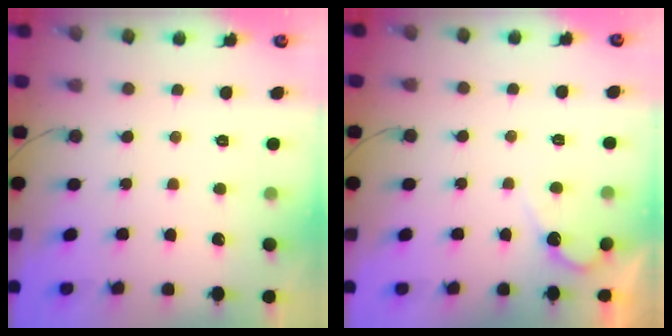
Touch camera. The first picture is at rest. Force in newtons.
{"total": 3.6, "press": 3.6, "slide": 0.2}